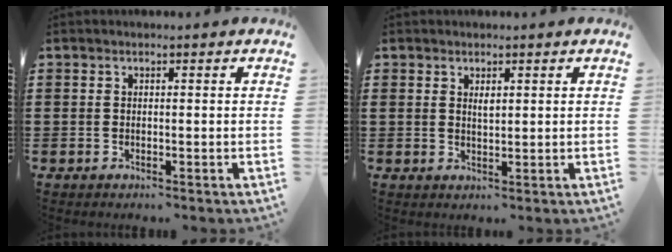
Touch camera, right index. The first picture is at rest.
{"total": 1.3, "force": [0.8, 0.5, 1.0], "torque": [-0.021, 0.002, 0.013]}